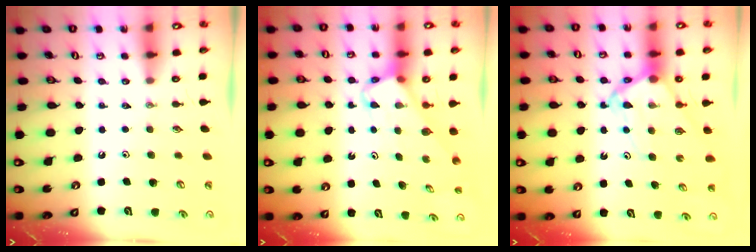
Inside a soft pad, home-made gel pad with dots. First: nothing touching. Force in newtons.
{"total": 3.8, "press": 3.8, "slide": 0.2}
{"total": 11.2, "press": 11.1, "slide": 1.1}